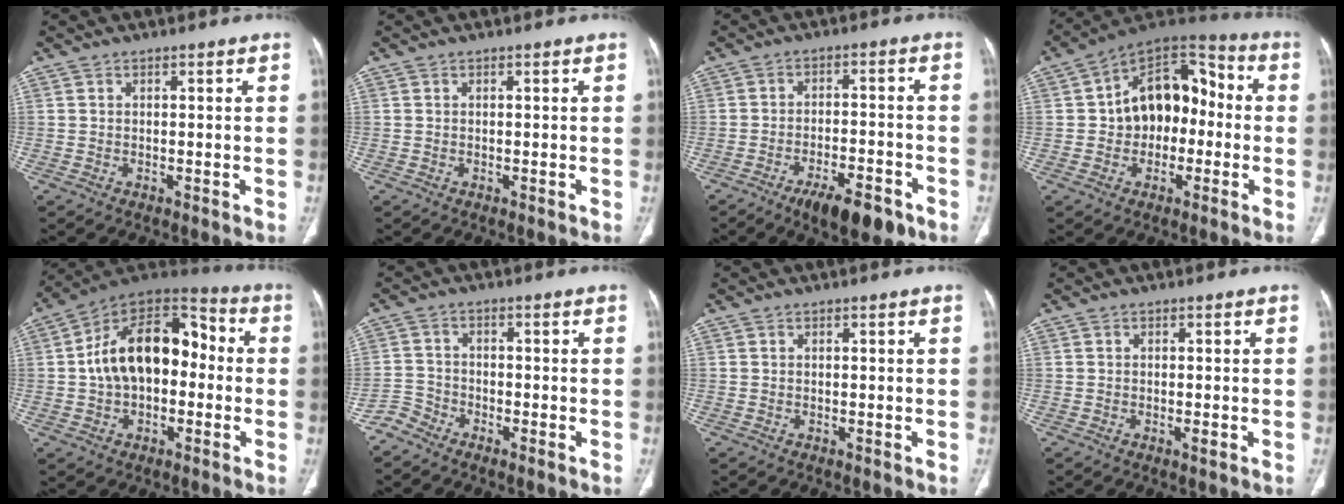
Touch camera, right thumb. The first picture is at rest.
{"total": 0.0}
{"total": 10.3, "force": [-6.3, 3.6, 7.3], "torque": [-0.103, 0.031, -0.093]}
{"total": 16.2, "force": [-0.3, 11.2, 11.6], "torque": [-0.127, 0.050, -0.017]}
{"total": 18.9, "force": [0.2, 12.0, 14.6], "torque": [-0.208, 0.048, -0.006]}
{"total": 3.1, "force": [-2.9, 1.0, 0.0], "torque": [0.002, 0.002, -0.069]}
{"total": 0.0}
{"total": 1.0, "force": [-0.4, 0.3, 0.9], "torque": [-0.016, -0.002, -0.006]}